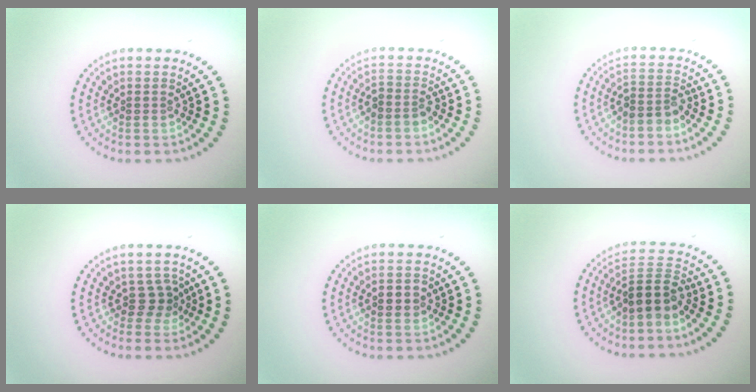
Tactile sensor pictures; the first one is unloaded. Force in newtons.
{"total": 1.4, "press": 1.2, "slide": 0.8}
{"total": 2.2, "press": 1.8, "slide": 1.3}
{"total": 1.9, "press": 1.3, "slide": 1.4}
{"total": 1.3, "press": 1.3, "slide": 0.1}
{"total": 3.4, "press": 2.9, "slide": 1.9}